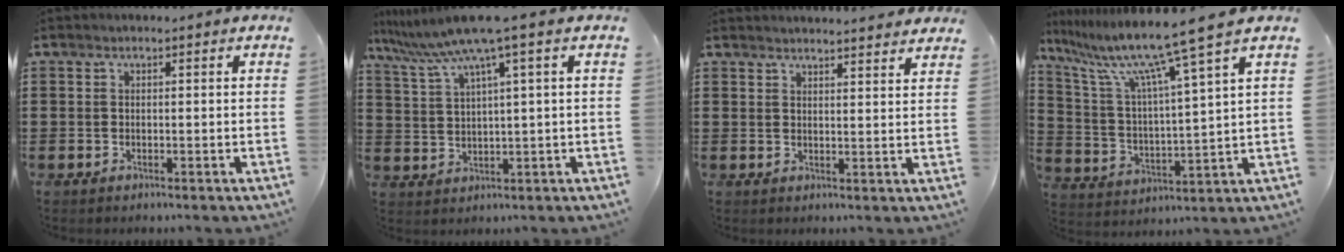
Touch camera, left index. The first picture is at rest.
{"total": 7.6, "force": [4.5, -0.4, 6.1], "torque": [-0.147, -0.029, 0.073]}
{"total": 2.7, "force": [2.6, -0.5, 0.1], "torque": [-0.010, -0.014, 0.050]}
{"total": 10.8, "force": [8.4, -0.8, 6.7], "torque": [-0.165, -0.050, 0.130]}